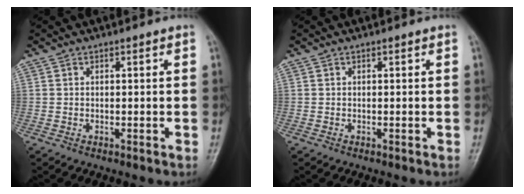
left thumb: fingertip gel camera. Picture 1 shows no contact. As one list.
[{"total": 0.0}]